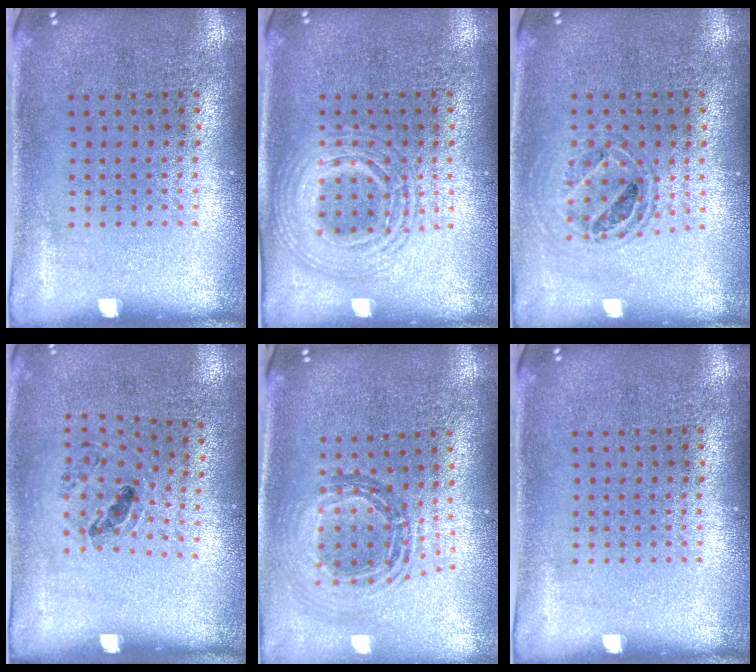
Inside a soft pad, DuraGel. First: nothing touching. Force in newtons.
{"total": 2.7, "press": 2.7, "slide": 0.3}
{"total": 0.8, "press": 0.7, "slide": 0.2}
{"total": 1.2, "press": 0.9, "slide": 0.8}
{"total": 0.9, "press": 0.9, "slide": 0.2}
{"total": 0.0}